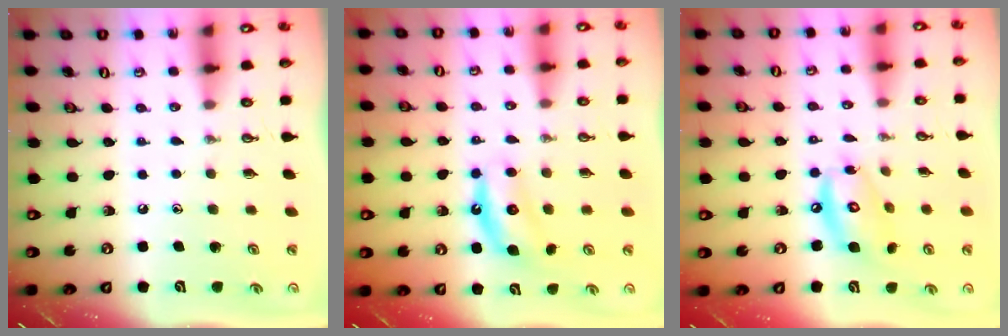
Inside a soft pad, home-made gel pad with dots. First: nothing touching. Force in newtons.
{"total": 6.0, "press": 6.0, "slide": 0.8}
{"total": 11.7, "press": 11.6, "slide": 0.9}